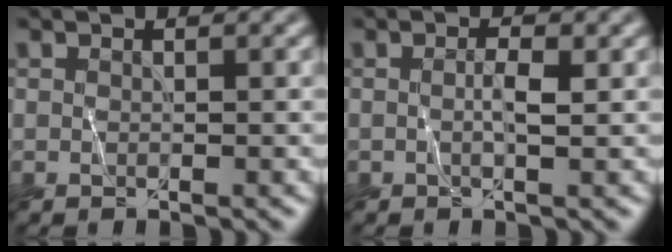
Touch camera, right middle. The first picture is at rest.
{"total": 1.0, "force": [0.0, 0.0, 1.0], "torque": [-0.018, 0.006, 0.000]}